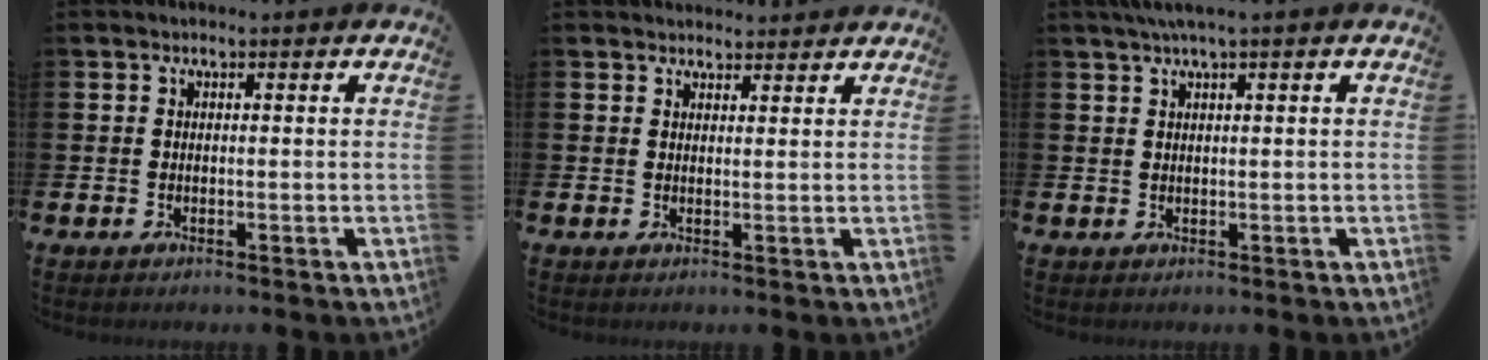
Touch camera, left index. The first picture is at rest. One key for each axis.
{"total": 2.1, "fx": 2.1, "fy": 0.5, "fz": -0.1, "tx": 0.006, "ty": -0.010, "tz": 0.037}
{"total": 2.2, "fx": 1.5, "fy": -0.2, "fz": 1.6, "tx": -0.037, "ty": 0.004, "tz": 0.028}